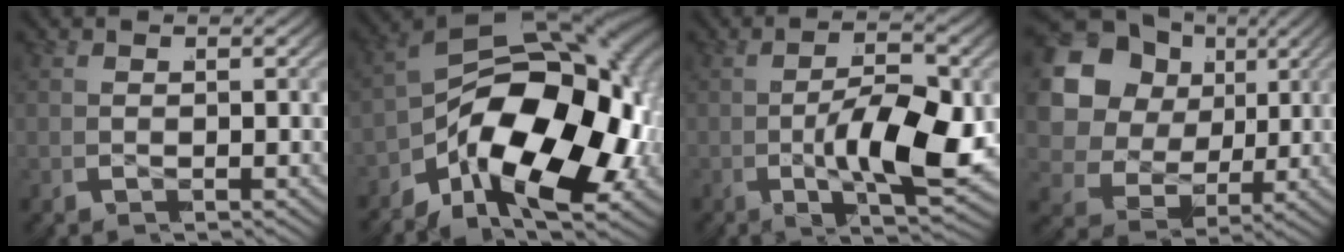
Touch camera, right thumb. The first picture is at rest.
{"total": 21.1, "force": [-3.0, 12.4, 16.8], "torque": [-0.270, -0.038, -0.040]}
{"total": 10.5, "force": [-2.5, 4.4, 9.2], "torque": [-0.175, -0.030, -0.028]}
{"total": 14.3, "force": [2.5, 11.3, 8.5], "torque": [-0.204, -0.001, 0.030]}